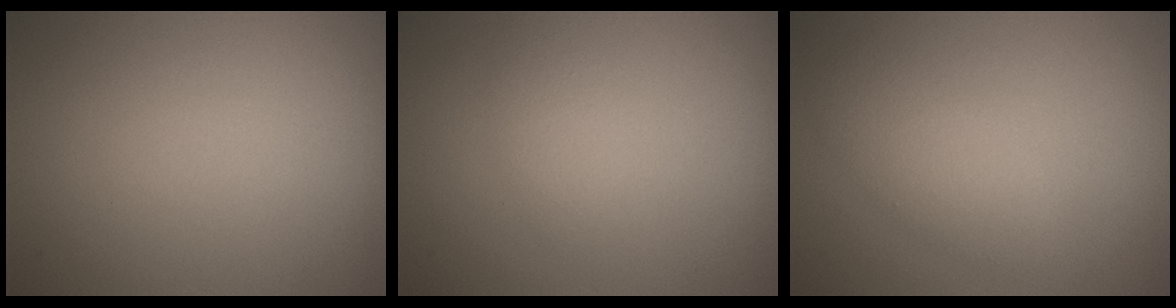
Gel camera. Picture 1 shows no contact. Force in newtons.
{"total": 1.4, "press": 1.4, "slide": 0.0}
{"total": 2.7, "press": 2.7, "slide": 0.1}